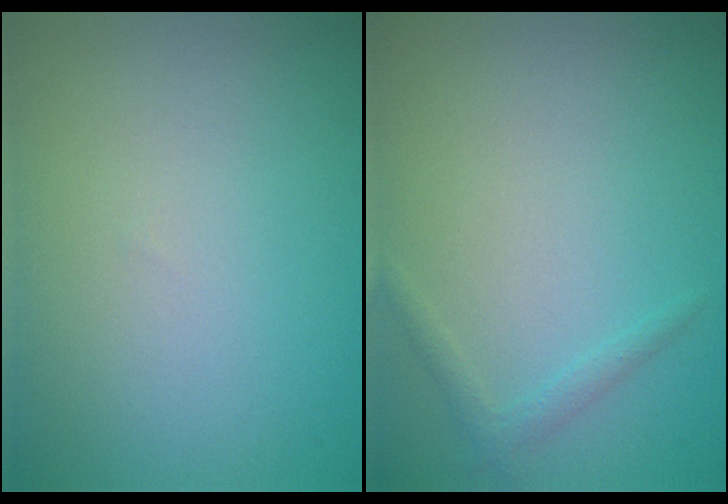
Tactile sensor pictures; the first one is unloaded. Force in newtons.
{"total": 1.1, "press": 1.1, "slide": 0.1}